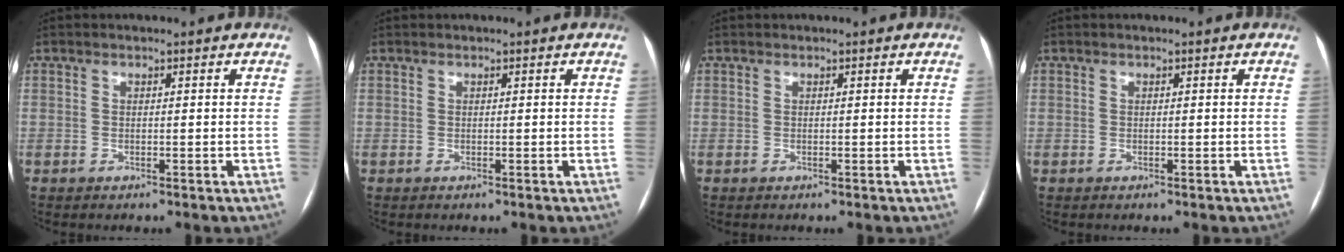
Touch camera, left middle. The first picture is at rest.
{"total": 0.0}
{"total": 0.0}
{"total": 0.0}